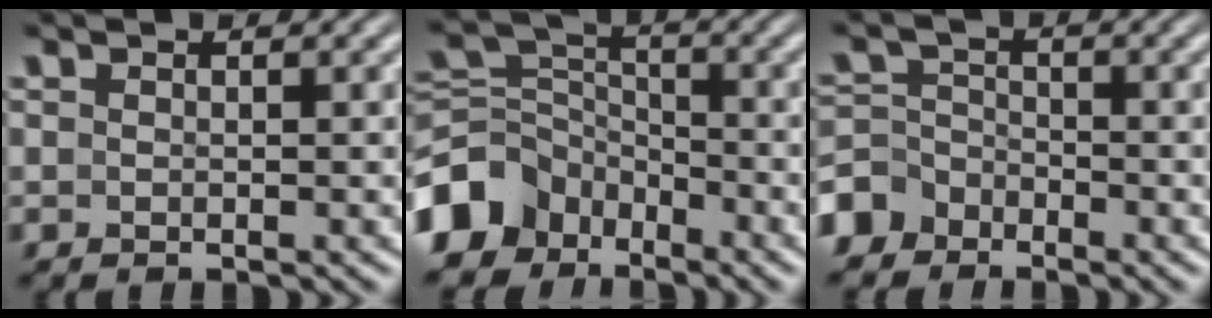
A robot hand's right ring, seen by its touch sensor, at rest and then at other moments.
{"total": 8.2, "force": [-3.3, 6.6, 3.6], "torque": [-0.088, -0.043, -0.050]}
{"total": 4.6, "force": [-3.2, 3.2, 1.1], "torque": [-0.030, -0.028, -0.043]}